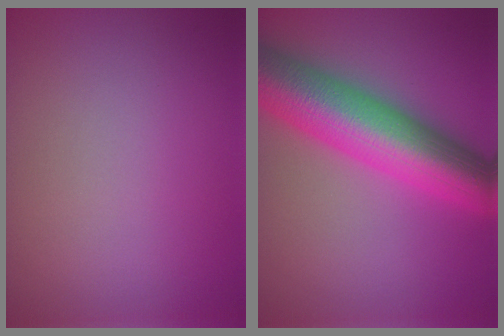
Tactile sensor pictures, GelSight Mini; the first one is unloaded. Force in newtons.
{"total": 11.2, "press": 11.2, "slide": 0.3}